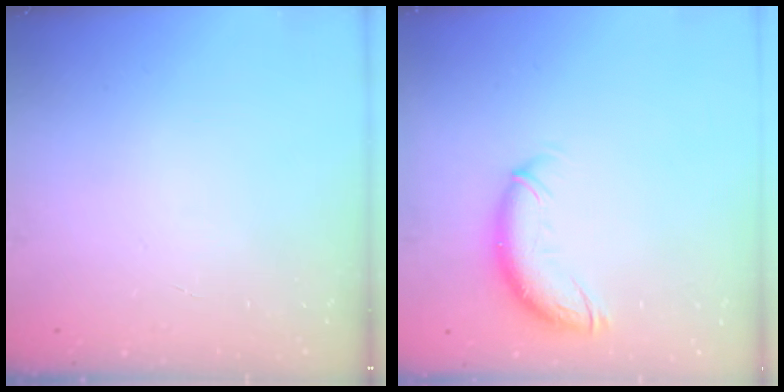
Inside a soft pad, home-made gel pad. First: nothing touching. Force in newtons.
{"total": 10.3, "press": 10.3, "slide": 1.2}